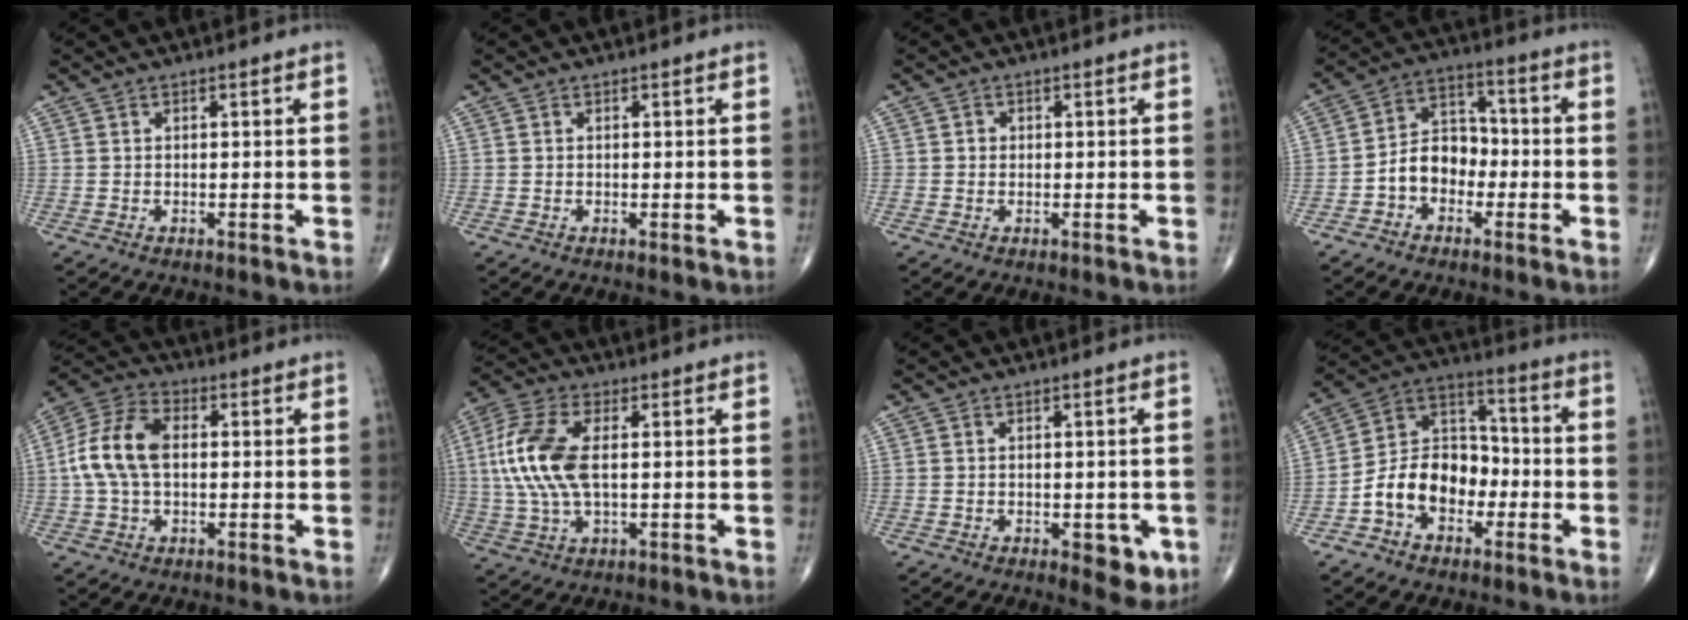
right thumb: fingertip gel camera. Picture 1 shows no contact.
{"total": 0.0}
{"total": 1.2, "force": [0.0, 1.1, 0.3], "torque": [0.001, 0.003, -0.001]}
{"total": 9.0, "force": [-2.6, 6.8, 5.3], "torque": [-0.064, 0.041, -0.060]}
{"total": 11.2, "force": [0.5, 6.9, 8.8], "torque": [-0.183, 0.028, 0.004]}
{"total": 13.2, "force": [1.2, 6.3, 11.5], "torque": [-0.267, 0.010, 0.022]}
{"total": 5.4, "force": [-1.8, 2.6, 4.3], "torque": [-0.031, -0.004, -0.016]}
{"total": 13.3, "force": [-4.0, 9.5, 8.5], "torque": [-0.115, 0.051, -0.080]}